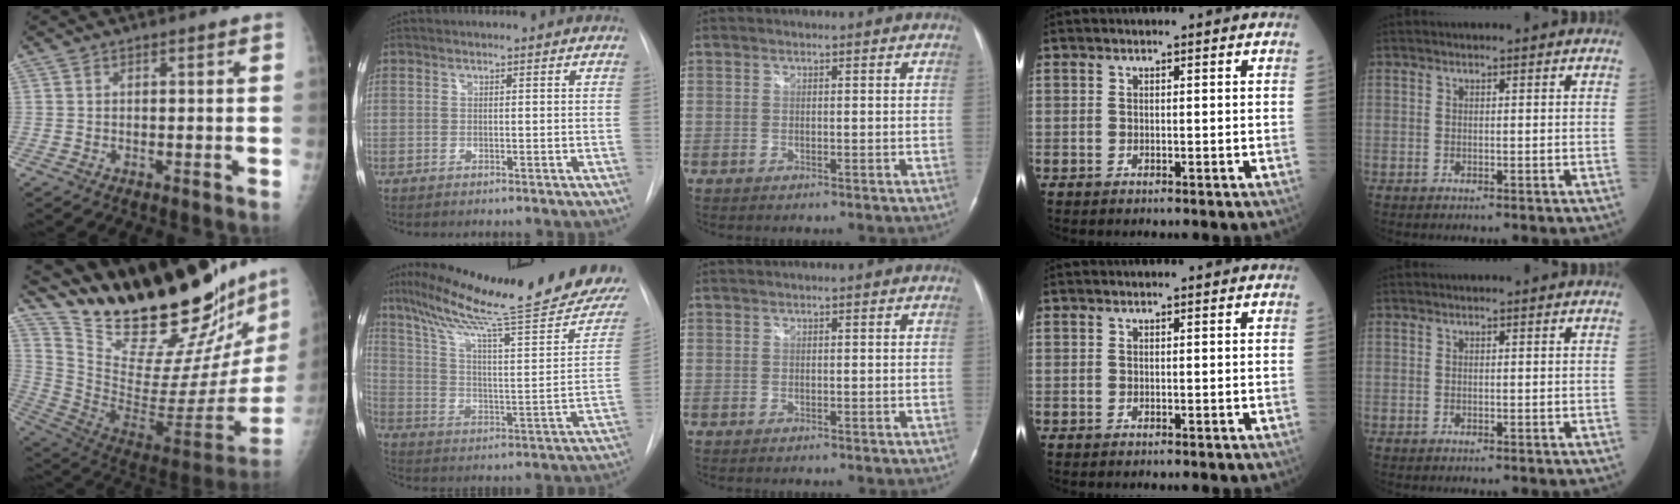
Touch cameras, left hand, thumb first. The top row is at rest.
{"thumb": {"total": 37.1, "force": [31.2, 8.5, 18.2], "torque": [-0.276, -0.196, 0.455]}, "index": {"total": 29.8, "force": [23.9, 2.9, 17.6], "torque": [-0.276, -0.040, 0.328]}}